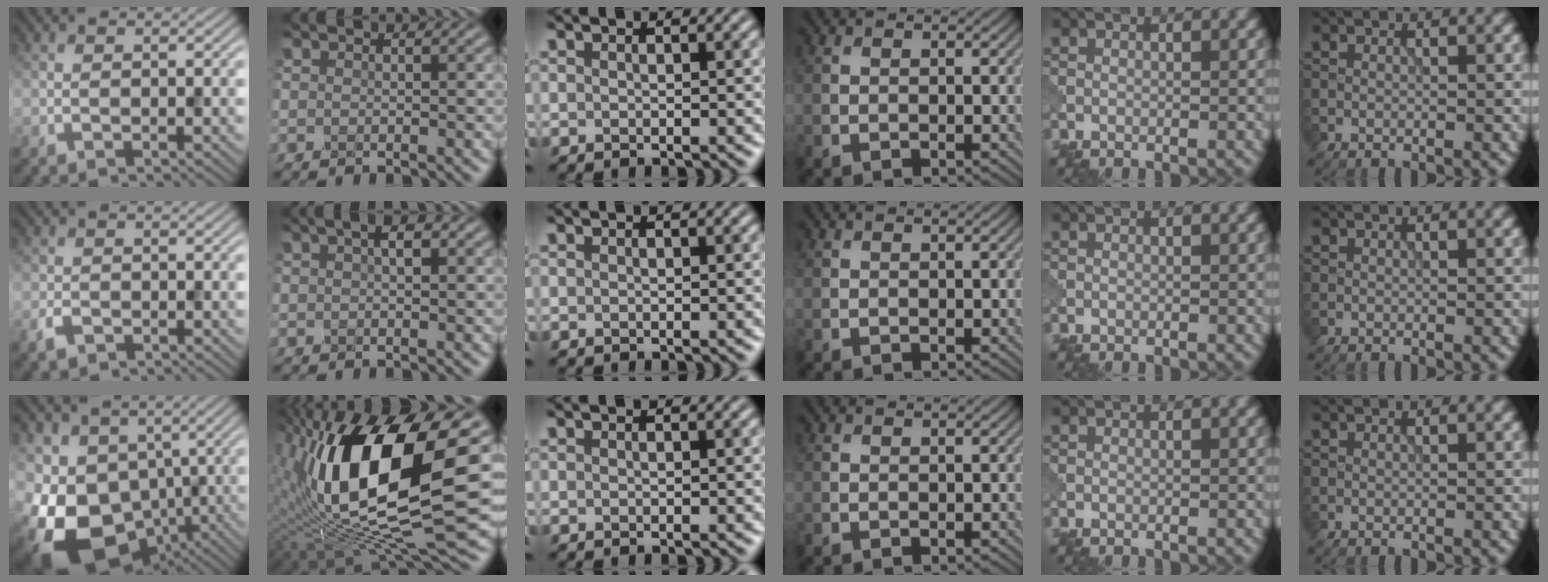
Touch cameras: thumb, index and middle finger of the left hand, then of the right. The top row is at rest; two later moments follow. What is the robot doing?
{"motion": "squeeze", "object": "foam earplug"}